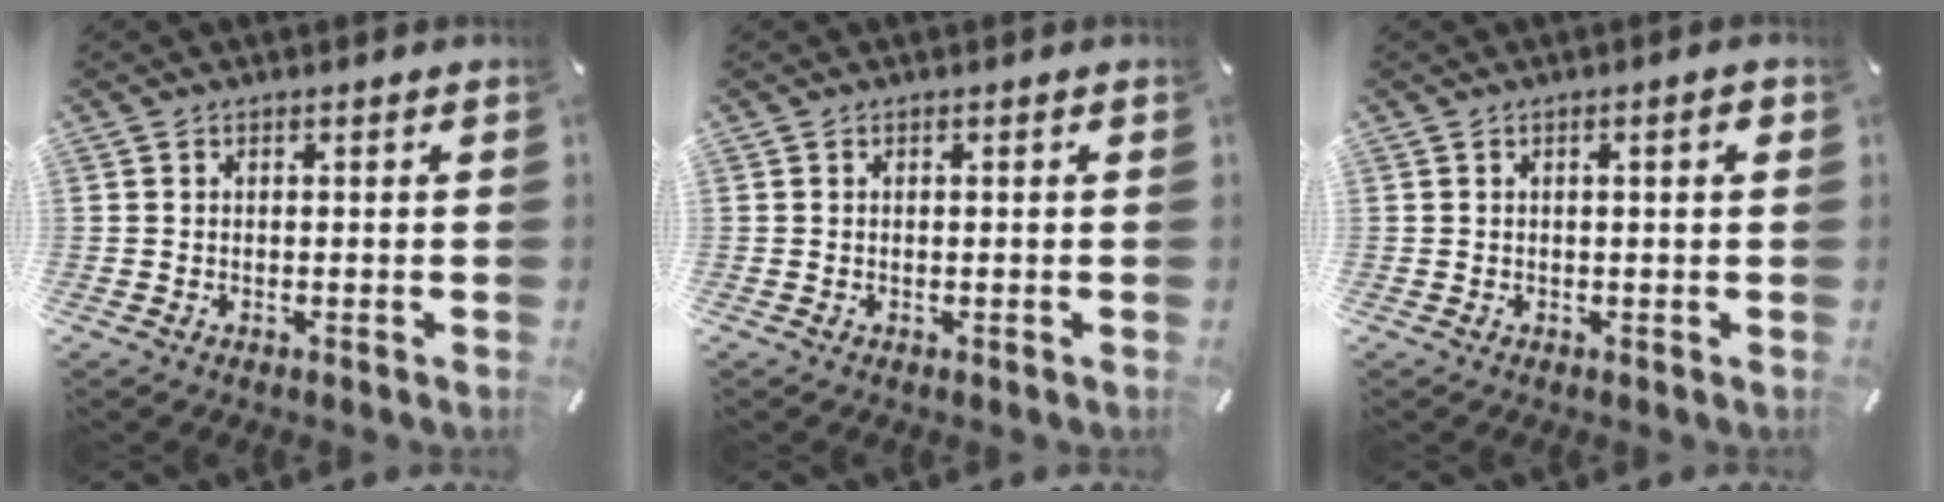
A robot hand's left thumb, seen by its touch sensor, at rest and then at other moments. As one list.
[{"total": 0.0}, {"total": 2.3, "force": [0.5, 0.3, 2.2], "torque": [-0.042, 0.003, 0.007]}]